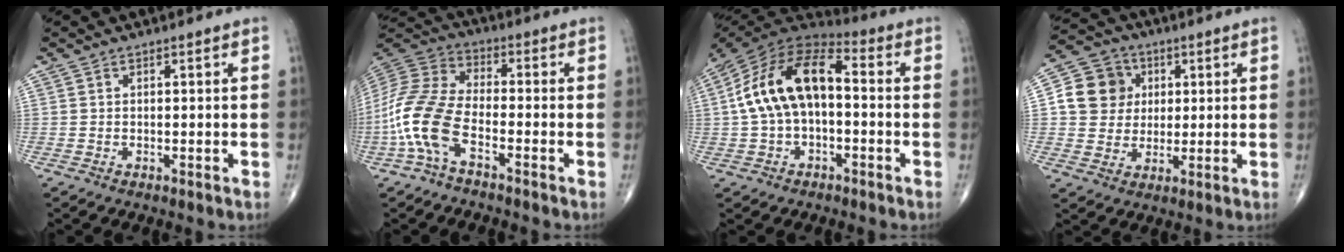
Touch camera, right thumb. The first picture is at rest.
{"total": 13.5, "force": [-5.2, 6.0, 10.9], "torque": [-0.248, 0.034, -0.111]}
{"total": 16.3, "force": [0.4, 9.1, 13.5], "torque": [-0.247, 0.046, -0.005]}
{"total": 10.1, "force": [2.0, 9.3, 3.5], "torque": [-0.033, 0.003, 0.029]}